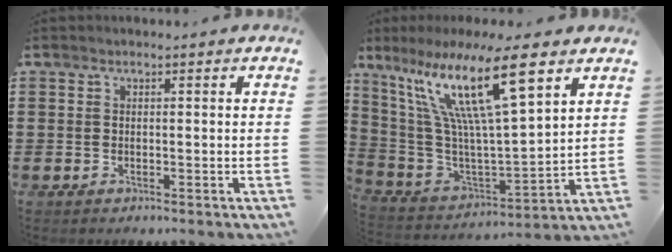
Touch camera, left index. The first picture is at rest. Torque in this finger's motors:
{"motor_torque": [2.14, 0.00, 1.05, 0.21]}